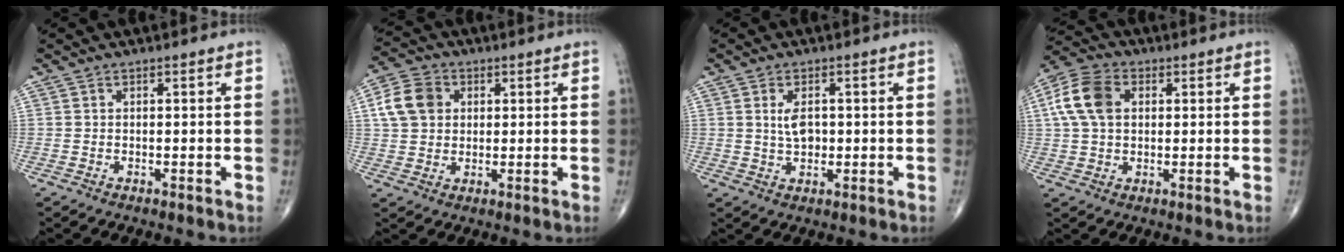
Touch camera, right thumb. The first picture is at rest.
{"total": 8.4, "force": [1.9, 6.7, 4.6], "torque": [-0.074, 0.005, 0.030]}
{"total": 4.0, "force": [0.6, 2.4, 3.2], "torque": [-0.049, -0.003, 0.012]}
{"total": 10.2, "force": [2.1, 7.0, 7.1], "torque": [-0.140, 0.017, 0.033]}